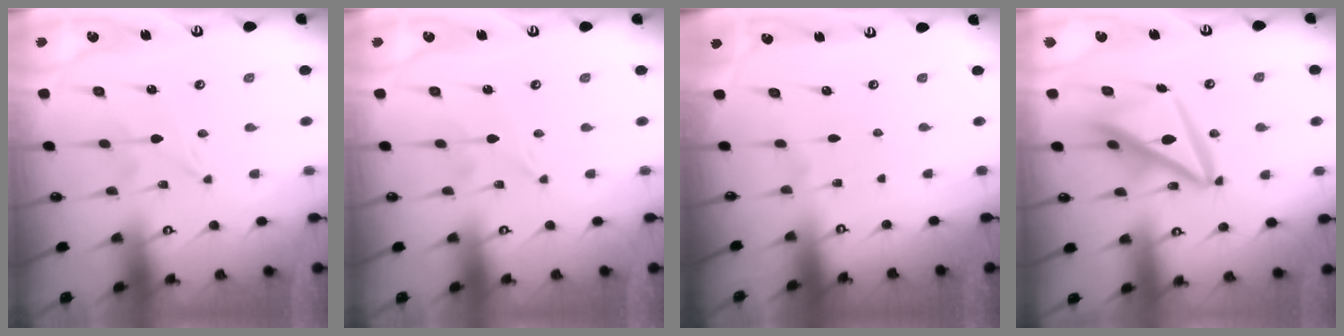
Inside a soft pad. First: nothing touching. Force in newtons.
{"total": 0.0}
{"total": 0.0}
{"total": 13.7, "press": 13.6, "slide": 1.8}